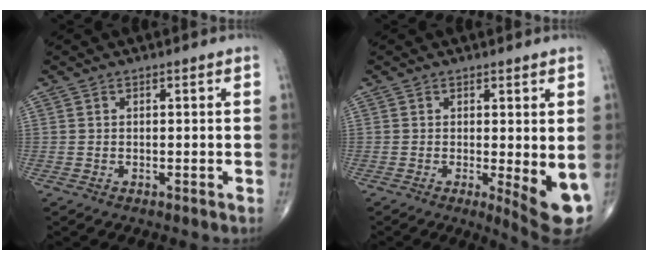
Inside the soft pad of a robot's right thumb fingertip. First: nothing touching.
{"total": 7.4, "force": [-1.0, 1.9, 7.0], "torque": [-0.088, -0.018, -0.012]}